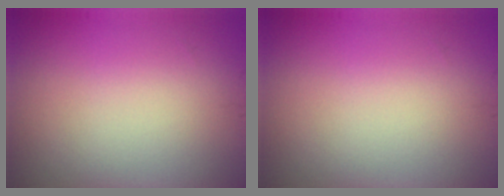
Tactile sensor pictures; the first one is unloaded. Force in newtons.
{"total": 0.0}